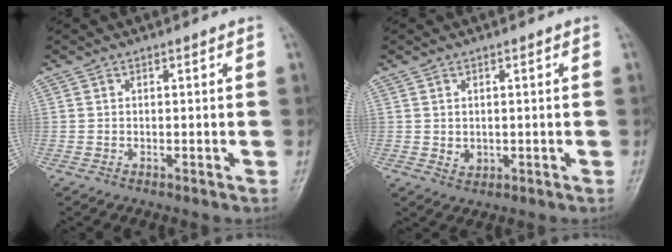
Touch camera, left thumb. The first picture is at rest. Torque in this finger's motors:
{"motor_torque": [-0.46, -0.17, 0.23, -0.02, 0.01]}